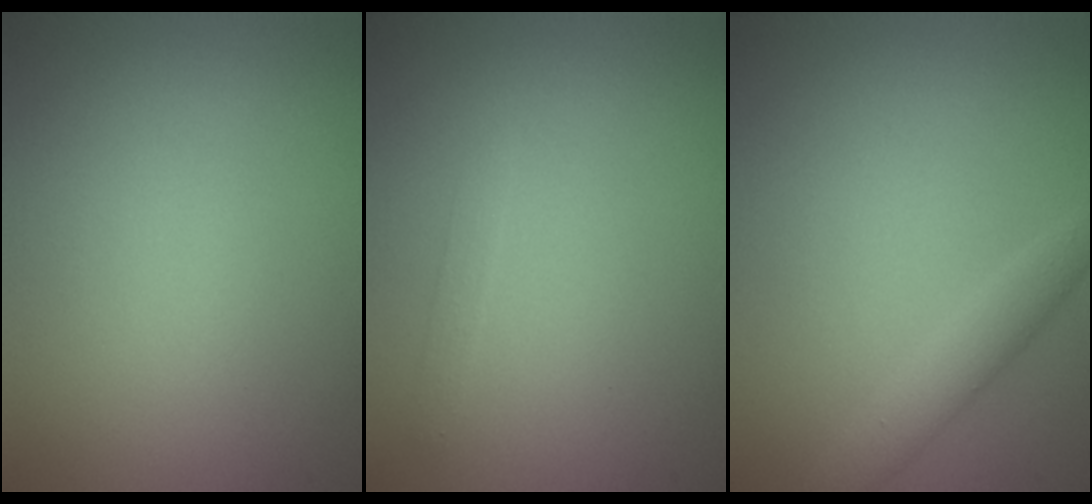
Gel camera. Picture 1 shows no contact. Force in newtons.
{"total": 0.8, "press": 0.8, "slide": 0.0}
{"total": 2.3, "press": 2.3, "slide": 0.1}